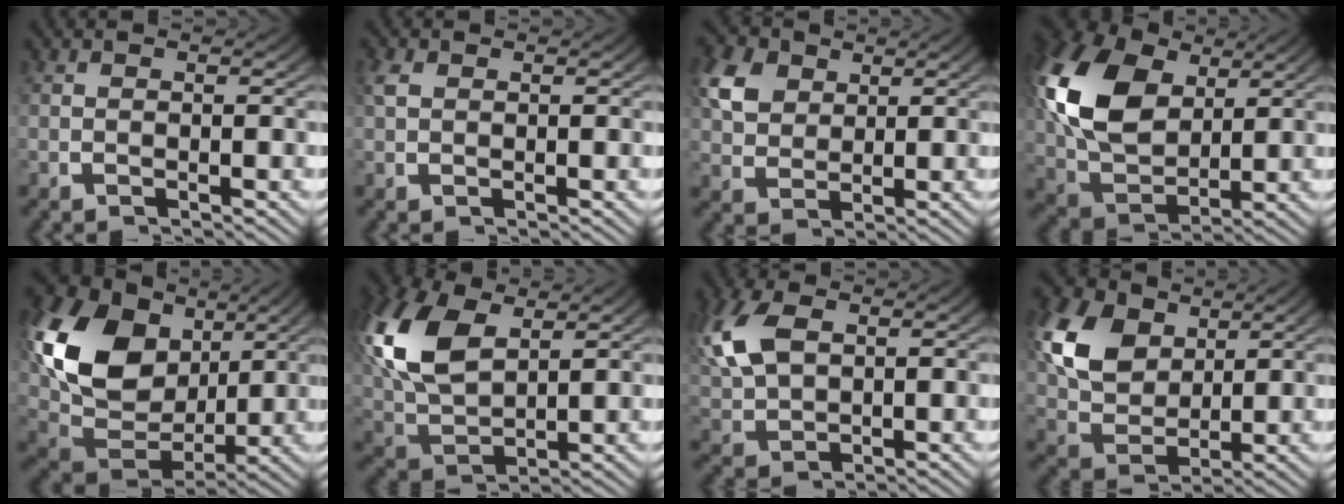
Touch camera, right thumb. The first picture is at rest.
{"total": 1.2, "force": [0.5, 0.9, 0.6], "torque": [-0.020, -0.002, 0.014]}
{"total": 5.5, "force": [2.4, 3.9, 3.0], "torque": [-0.071, -0.009, 0.053]}
{"total": 13.2, "force": [2.5, 9.0, 9.3], "torque": [-0.227, -0.031, 0.056]}
{"total": 15.1, "force": [2.2, 10.4, 10.8], "torque": [-0.248, -0.035, 0.045]}
{"total": 10.4, "force": [2.6, 6.9, 7.3], "torque": [-0.187, -0.029, 0.066]}
{"total": 5.8, "force": [1.8, 3.9, 3.9], "torque": [-0.109, -0.011, 0.048]}
{"total": 10.2, "force": [2.4, 7.5, 6.6], "torque": [-0.166, -0.033, 0.054]}